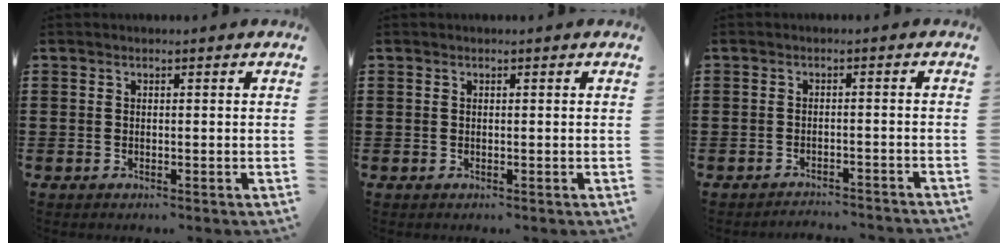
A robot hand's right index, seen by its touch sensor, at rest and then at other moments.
{"total": 0.0}
{"total": 2.5, "force": [-2.4, -0.2, 0.0], "torque": [-0.005, -0.002, -0.053]}